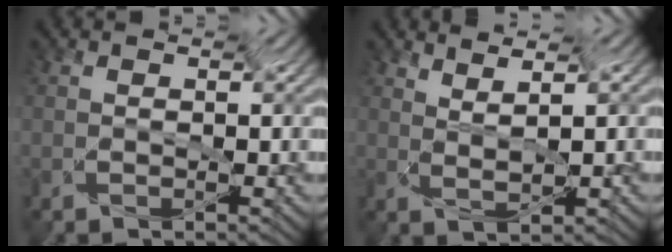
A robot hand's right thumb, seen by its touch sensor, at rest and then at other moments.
{"total": 3.4, "force": [2.9, 0.0, 1.8], "torque": [-0.034, -0.011, 0.051]}